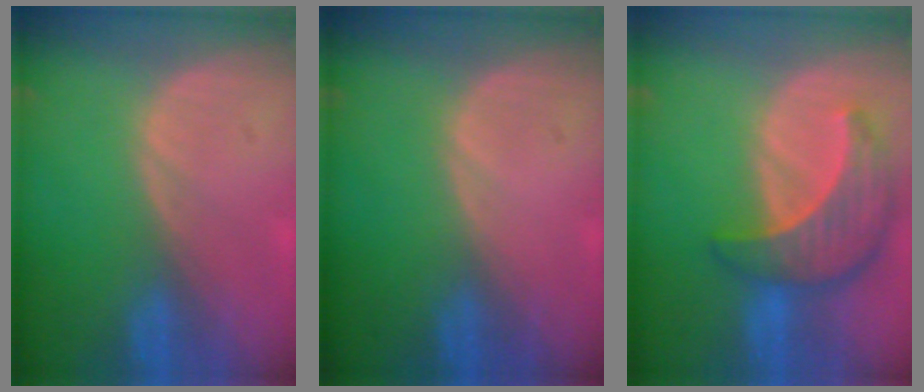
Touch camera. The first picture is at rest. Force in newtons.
{"total": 0.0}
{"total": 8.7, "press": 7.8, "slide": 3.7}